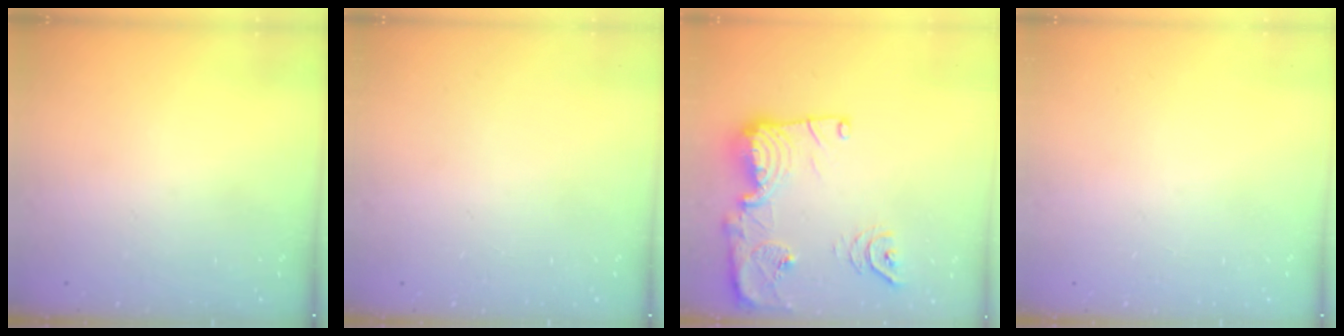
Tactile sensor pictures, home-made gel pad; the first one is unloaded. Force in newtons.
{"total": 0.0}
{"total": 21.3, "press": 21.2, "slide": 1.9}
{"total": 0.0}